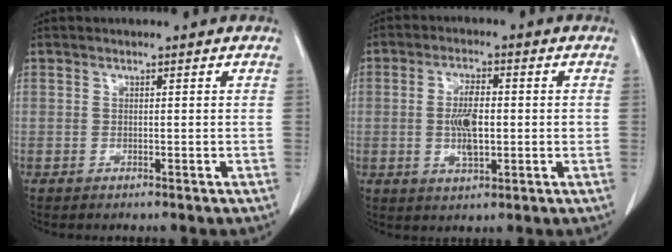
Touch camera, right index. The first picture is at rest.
{"total": 6.3, "force": [-0.3, 2.4, 5.8], "torque": [-0.118, 0.002, -0.004]}